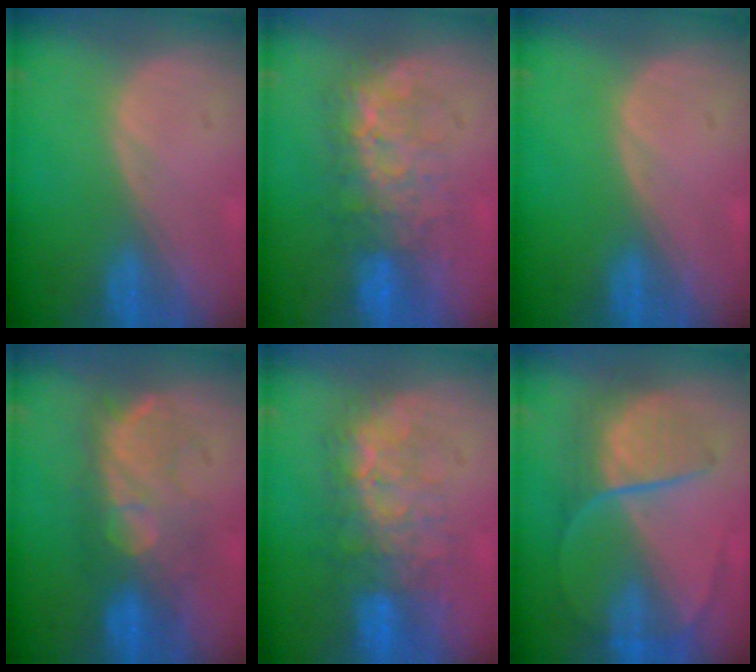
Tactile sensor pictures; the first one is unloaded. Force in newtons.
{"total": 8.0, "press": 7.8, "slide": 1.9}
{"total": 0.0}
{"total": 8.3, "press": 8.3, "slide": 0.1}
{"total": 8.7, "press": 8.3, "slide": 2.5}
{"total": 8.1, "press": 7.3, "slide": 3.5}